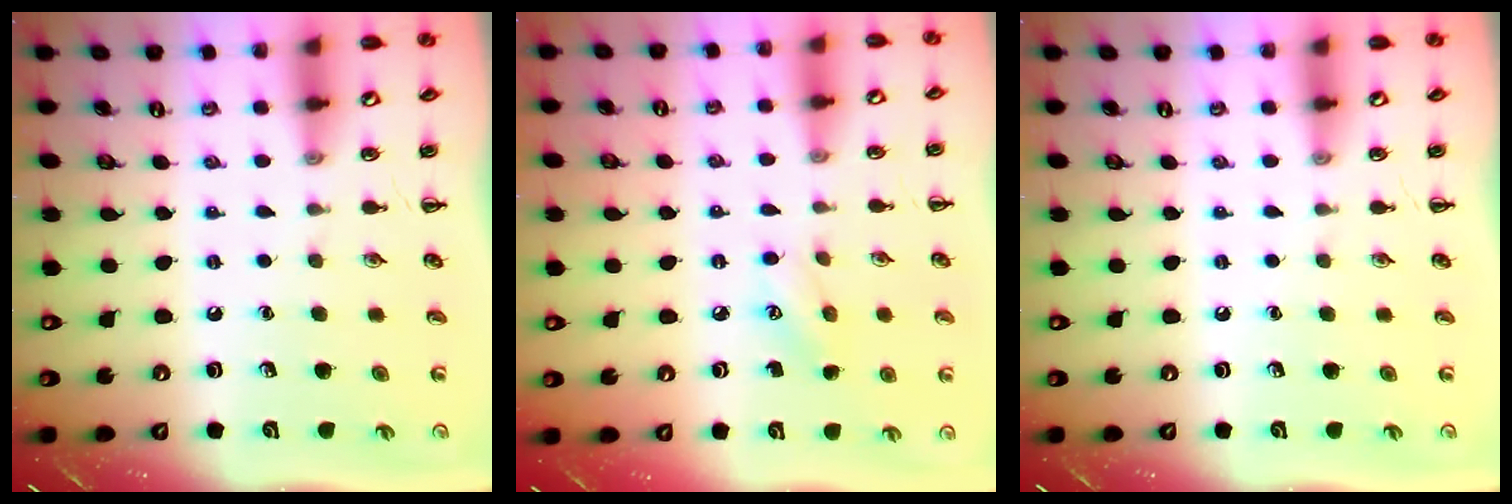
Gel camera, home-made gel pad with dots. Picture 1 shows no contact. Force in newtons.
{"total": 5.7, "press": 5.6, "slide": 1.2}
{"total": 0.0}